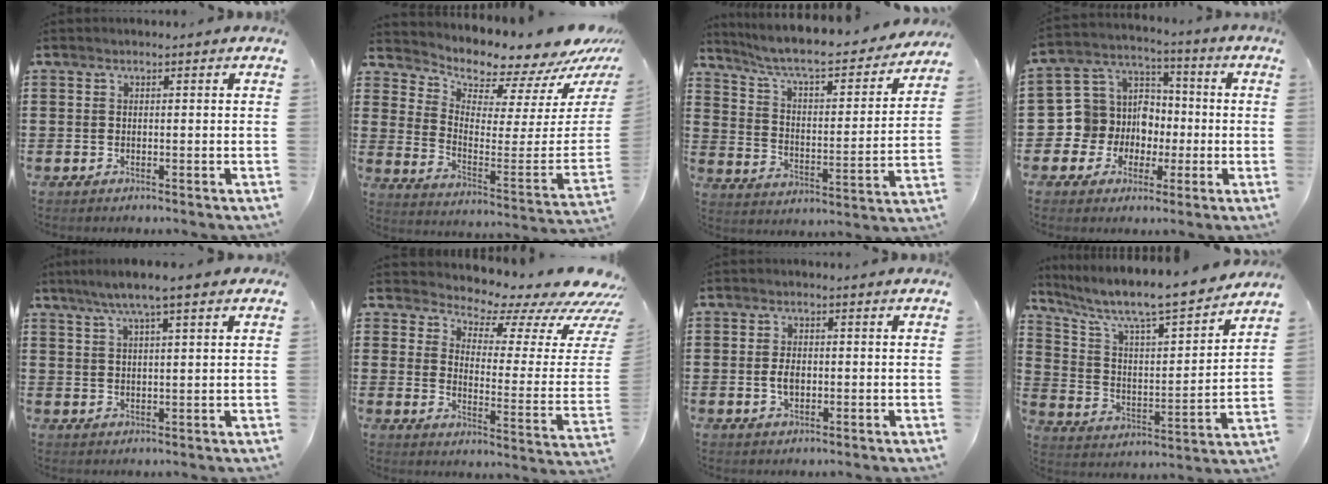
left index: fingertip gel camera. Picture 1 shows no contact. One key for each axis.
{"total": 5.7, "fx": 5.6, "fy": 1.1, "fz": 0.7, "tx": -0.028, "ty": -0.081, "tz": 0.089}
{"total": 6.9, "fx": 5.9, "fy": 0.7, "fz": 3.6, "tx": -0.094, "ty": -0.045, "tz": 0.095}
{"total": 9.6, "fx": -1.4, "fy": 9.3, "fz": 2.1, "tx": -0.098, "ty": 0.005, "tz": -0.023}
{"total": 5.3, "fx": 3.5, "fy": 0.3, "fz": 4.0, "tx": -0.083, "ty": 0.000, "tz": 0.062}
{"total": 5.7, "fx": 5.1, "fy": 1.3, "fz": 2.2, "tx": -0.039, "ty": -0.057, "tz": 0.079}
{"total": 2.9, "fx": -0.2, "fy": 1.5, "fz": 2.4, "tx": -0.047, "ty": 0.004, "tz": -0.003}
{"total": 7.6, "fx": 6.8, "fy": 0.7, "fz": 3.4, "tx": -0.092, "ty": -0.060, "tz": 0.106}